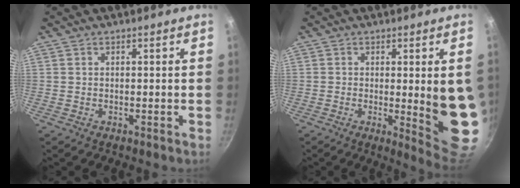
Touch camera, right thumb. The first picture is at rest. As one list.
[{"total": 12.0, "force": [0.1, 2.6, 11.7], "torque": [-0.128, -0.029, 0.007]}]